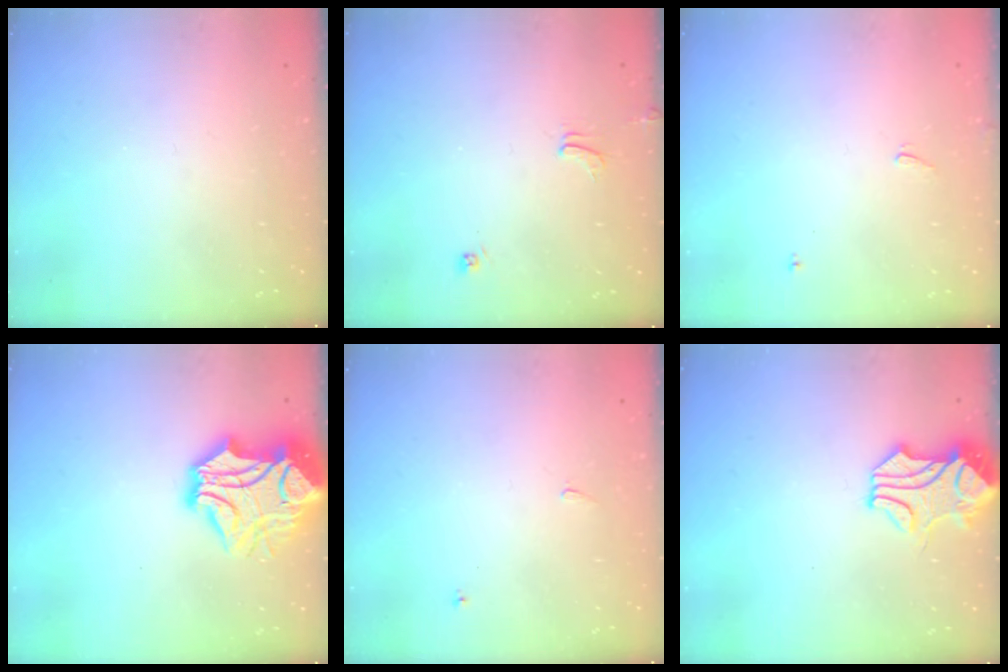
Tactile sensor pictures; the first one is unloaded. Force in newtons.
{"total": 2.0, "press": 1.9, "slide": 0.4}
{"total": 1.7, "press": 1.7, "slide": 0.3}
{"total": 15.0, "press": 14.8, "slide": 2.2}
{"total": 0.6, "press": 0.5, "slide": 0.2}
{"total": 1.5, "press": 1.5, "slide": 0.2}